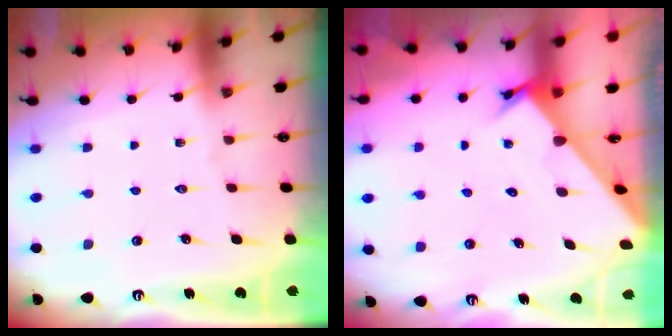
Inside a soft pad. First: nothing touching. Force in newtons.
{"total": 2.3, "press": 2.3, "slide": 0.1}